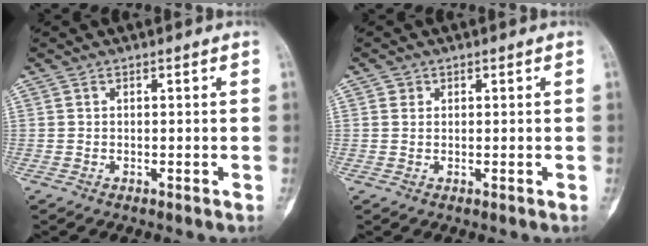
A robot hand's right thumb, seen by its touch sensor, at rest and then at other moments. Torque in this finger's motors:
{"motor_torque": [0.09, -0.02, 0.06, 0.00, -0.05]}